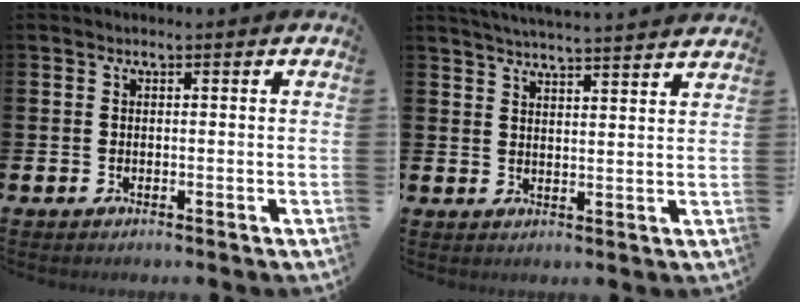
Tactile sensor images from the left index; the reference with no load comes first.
{"total": 4.6, "force": [4.5, -0.7, 0.4], "torque": [-0.017, -0.028, 0.079]}